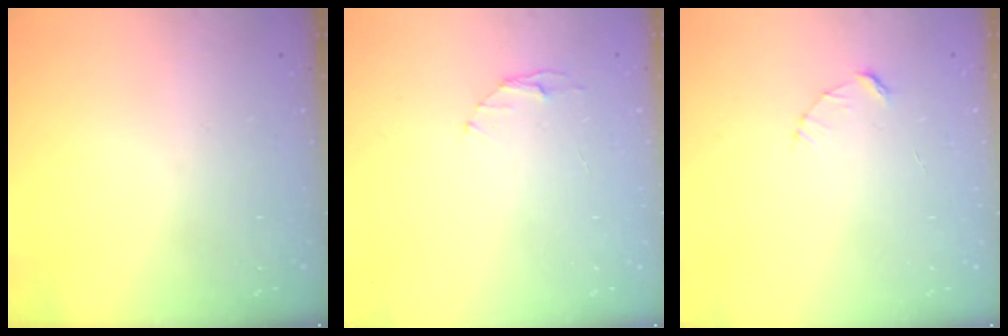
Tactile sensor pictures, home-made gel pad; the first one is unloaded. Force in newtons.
{"total": 3.2, "press": 3.2, "slide": 0.4}
{"total": 2.7, "press": 2.7, "slide": 0.3}